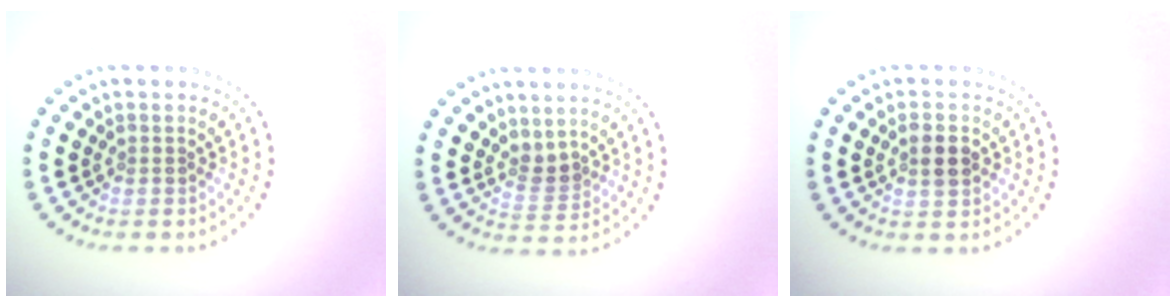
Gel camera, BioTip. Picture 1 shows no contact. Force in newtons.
{"total": 1.8, "press": 1.3, "slide": 1.2}
{"total": 2.1, "press": 2.1, "slide": 0.2}